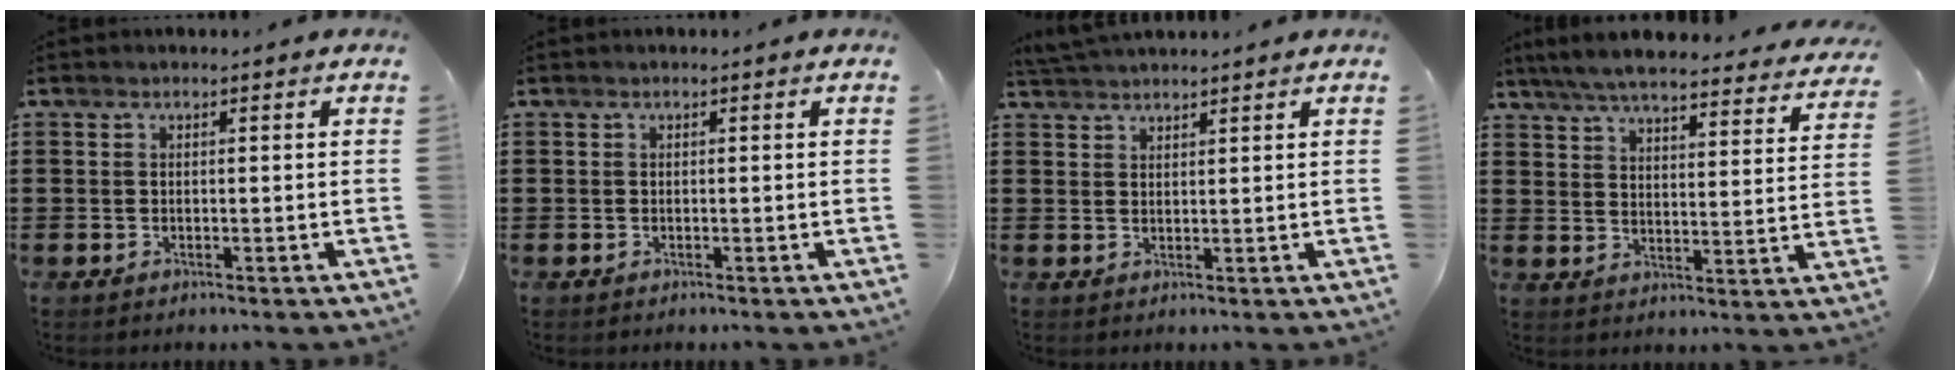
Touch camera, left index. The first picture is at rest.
{"total": 0.0}
{"total": 2.4, "force": [2.4, 0.0, 0.1], "torque": [-0.006, 0.000, 0.047]}
{"total": 6.3, "force": [5.9, 0.1, 2.2], "torque": [-0.067, -0.036, 0.103]}